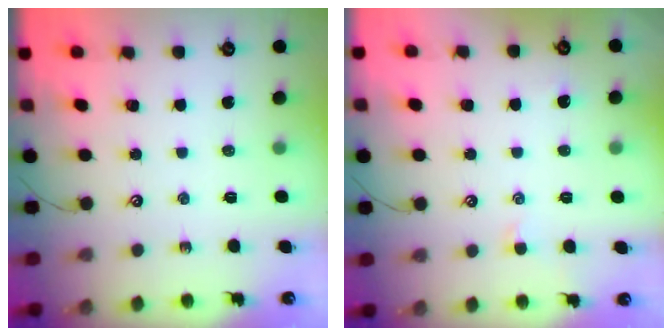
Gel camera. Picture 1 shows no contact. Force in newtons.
{"total": 2.0, "press": 2.0, "slide": 0.3}